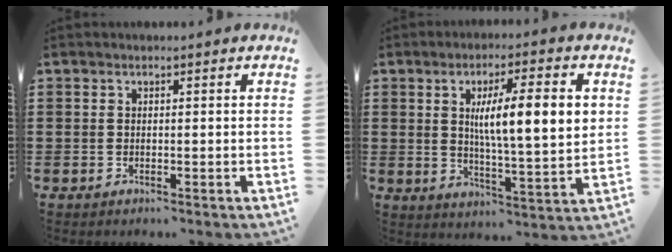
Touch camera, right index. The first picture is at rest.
{"total": 10.9, "force": [2.7, 2.3, 10.3], "torque": [-0.172, -0.001, 0.039]}